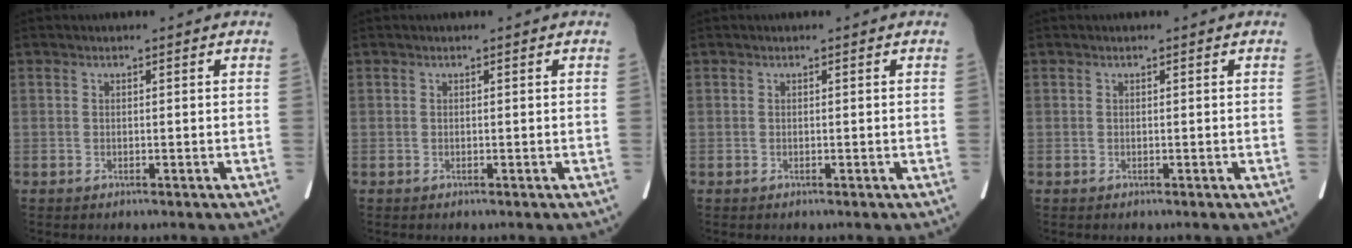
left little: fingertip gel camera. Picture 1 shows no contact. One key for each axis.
{"total": 0.0}
{"total": 0.0}
{"total": 0.0}